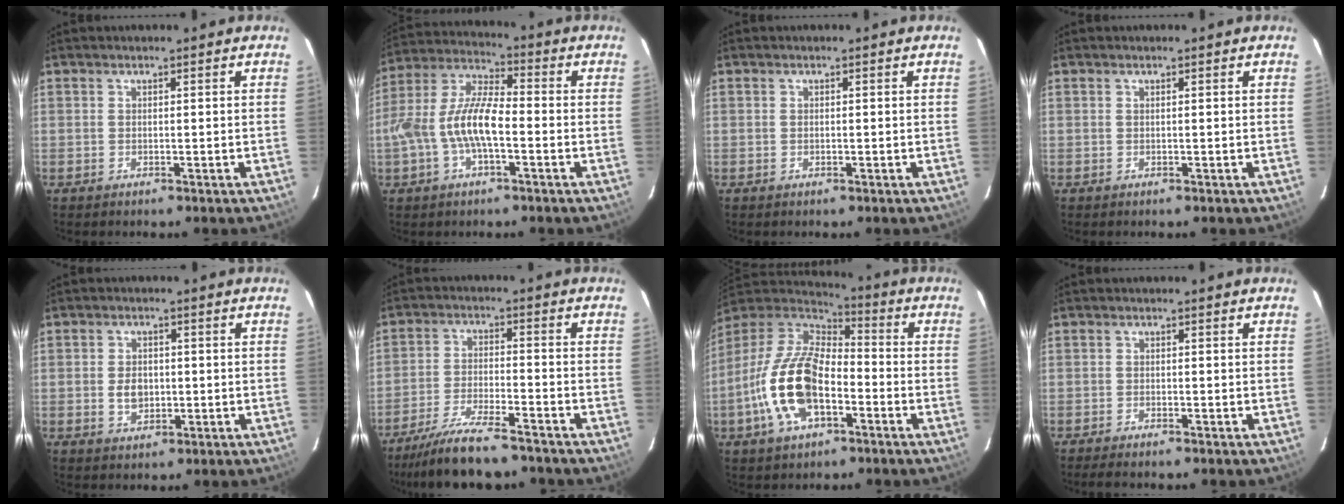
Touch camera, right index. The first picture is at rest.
{"total": 12.2, "force": [-2.9, 4.4, 11.0], "torque": [-0.235, 0.008, -0.055]}
{"total": 0.0}
{"total": 0.0}
{"total": 4.2, "force": [-0.5, 3.2, 2.8], "torque": [-0.051, 0.003, -0.005]}
{"total": 12.7, "force": [-10.9, 2.2, 6.2], "torque": [-0.144, -0.021, -0.187]}
{"total": 18.3, "force": [-5.9, 9.2, 14.6], "torque": [-0.311, -0.009, -0.115]}
{"total": 2.8, "force": [-2.5, 0.3, 1.3], "torque": [-0.032, -0.009, -0.043]}